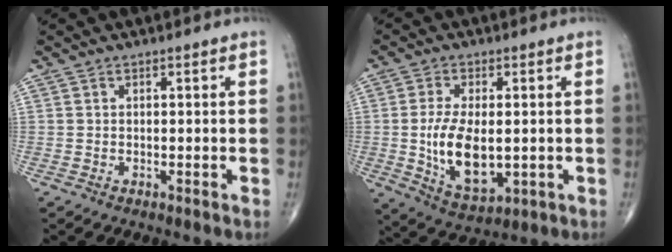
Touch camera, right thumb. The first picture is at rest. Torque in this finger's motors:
{"motor_torque": [-0.43, 1.20, 1.08, 0.55, 0.31]}